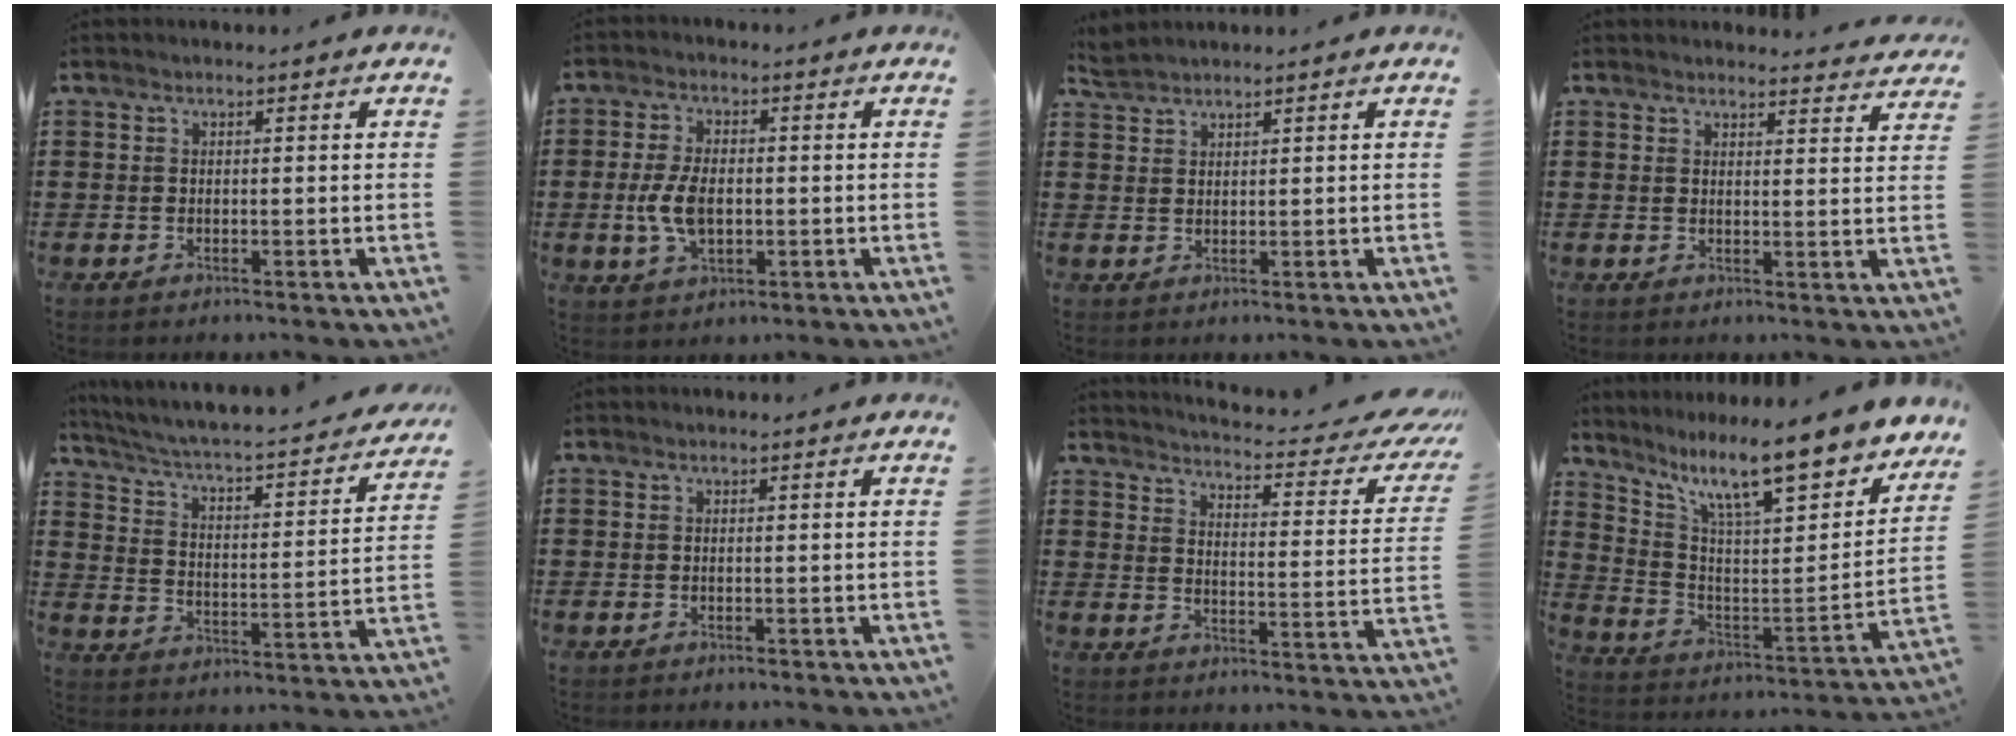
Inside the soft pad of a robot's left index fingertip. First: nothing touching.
{"total": 6.6, "force": [-0.5, 3.6, 5.5], "torque": [-0.127, -0.002, -0.015]}
{"total": 2.0, "force": [2.0, 0.0, 0.2], "torque": [-0.009, 0.002, 0.040]}
{"total": 2.6, "force": [2.6, 0.3, 0.1], "torque": [-0.003, -0.014, 0.048]}
{"total": 2.9, "force": [2.3, 0.1, 1.7], "torque": [-0.050, -0.035, 0.026]}
{"total": 0.0}
{"total": 4.1, "force": [3.4, -0.2, 2.3], "torque": [-0.054, -0.035, 0.049]}
{"total": 11.8, "force": [9.4, 1.9, 6.9], "torque": [-0.148, -0.074, 0.154]}